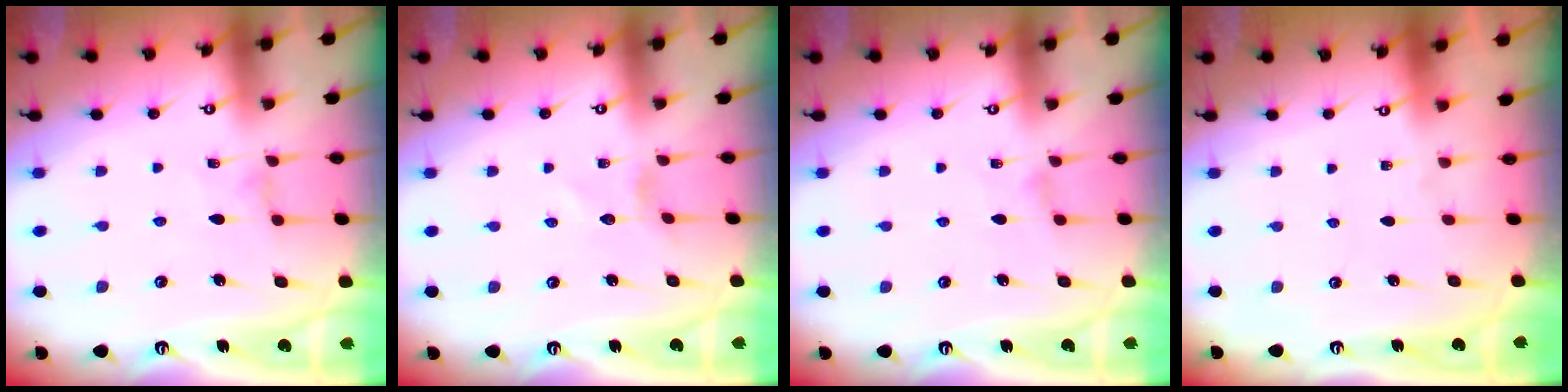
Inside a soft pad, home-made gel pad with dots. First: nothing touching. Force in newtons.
{"total": 1.7, "press": 1.7, "slide": 0.2}
{"total": 0.8, "press": 0.7, "slide": 0.3}
{"total": 0.0}